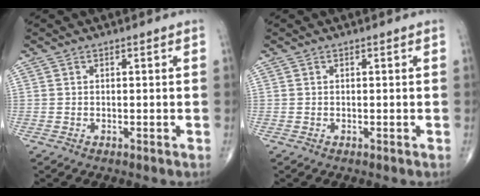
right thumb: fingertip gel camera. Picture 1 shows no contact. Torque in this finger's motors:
{"motor_torque": [0.07, 0.02, -0.08, -0.06, 0.01]}